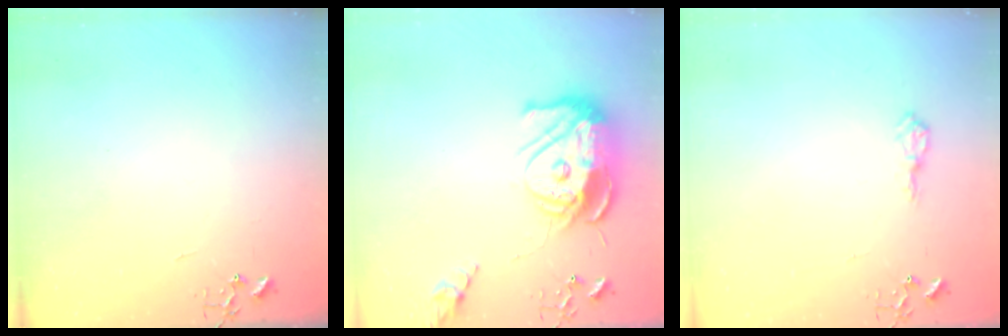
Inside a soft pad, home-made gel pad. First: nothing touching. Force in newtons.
{"total": 19.6, "press": 19.5, "slide": 2.1}
{"total": 8.5, "press": 8.5, "slide": 0.8}